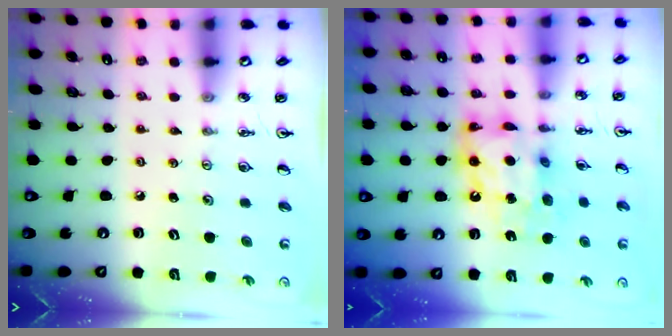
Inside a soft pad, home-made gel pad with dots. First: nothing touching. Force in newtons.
{"total": 12.2, "press": 12.1, "slide": 1.3}